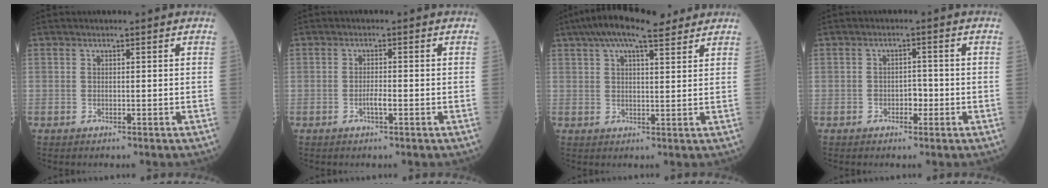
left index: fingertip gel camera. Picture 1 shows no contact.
{"total": 1.5, "force": [-0.6, 0.2, 1.3], "torque": [-0.026, 0.001, -0.012]}
{"total": 11.0, "force": [8.2, 2.7, 6.8], "torque": [-0.121, 0.040, 0.129]}
{"total": 2.1, "force": [-0.8, 1.3, 1.4], "torque": [-0.016, 0.006, -0.013]}